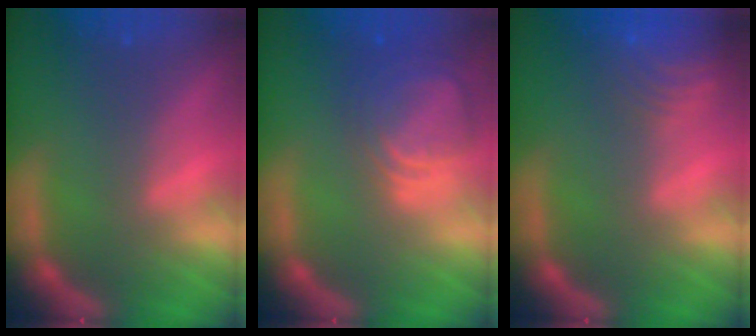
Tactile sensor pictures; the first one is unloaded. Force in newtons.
{"total": 6.5}
{"total": 8.0}